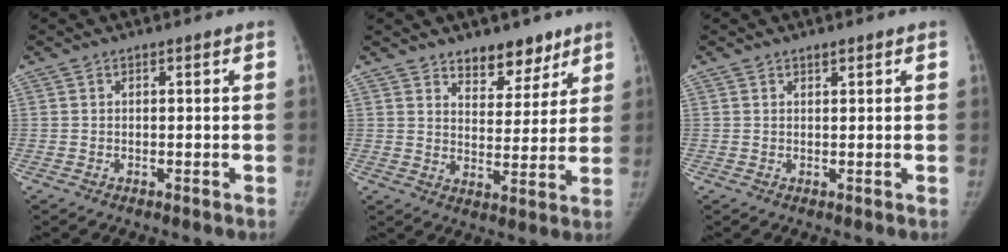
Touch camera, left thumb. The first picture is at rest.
{"total": 8.7, "force": [6.4, 4.7, 3.6], "torque": [-0.012, -0.041, 0.099]}
{"total": 0.8, "force": [0.7, 0.3, 0.3], "torque": [-0.004, -0.005, 0.011]}